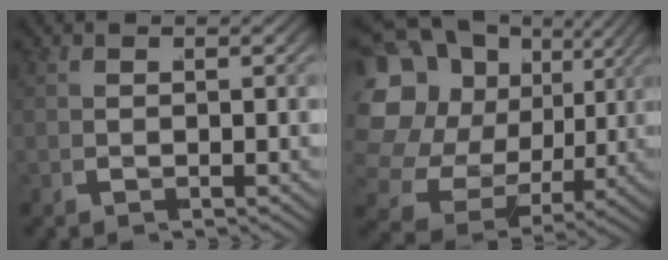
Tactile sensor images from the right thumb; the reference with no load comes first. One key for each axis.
{"total": 14.8, "fx": 1.7, "fy": 12.2, "fz": 8.1, "tx": -0.197, "ty": -0.032, "tz": 0.022}